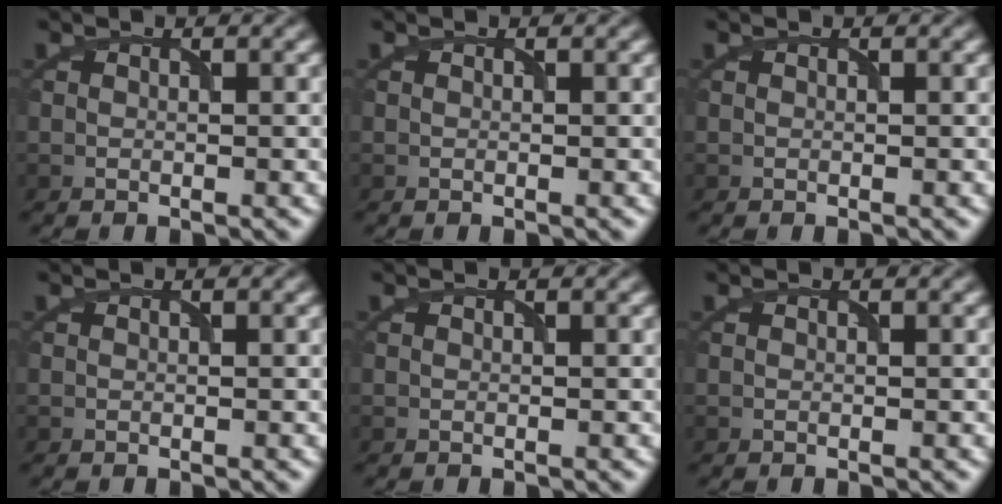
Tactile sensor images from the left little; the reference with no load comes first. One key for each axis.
{"total": 0.0}
{"total": 0.0}
{"total": 0.0}
{"total": 0.0}
{"total": 0.0}